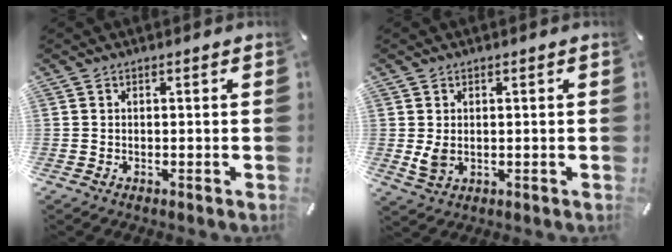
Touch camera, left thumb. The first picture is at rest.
{"total": 3.6, "force": [0.4, 2.8, 2.3], "torque": [-0.048, -0.005, 0.005]}